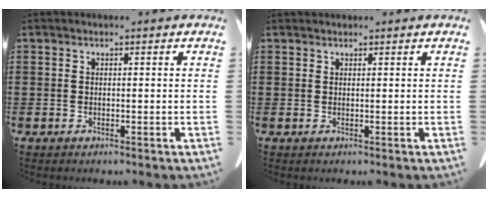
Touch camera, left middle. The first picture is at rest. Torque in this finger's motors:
{"motor_torque": [0.20, 0.11, 0.02, -0.01]}